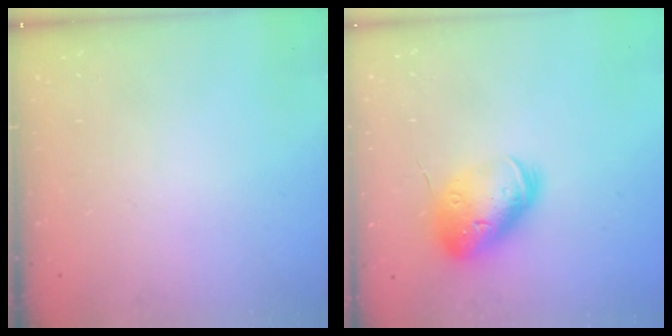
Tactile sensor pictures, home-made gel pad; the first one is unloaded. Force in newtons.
{"total": 17.6, "press": 17.3, "slide": 2.9}